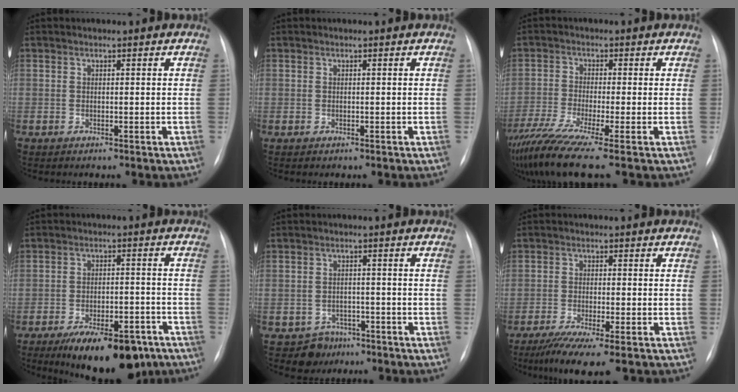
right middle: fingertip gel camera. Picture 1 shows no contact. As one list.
[{"total": 0.0}, {"total": 9.8, "force": [-7.1, -0.9, 6.6], "torque": [-0.116, -0.029, -0.122]}, {"total": 13.7, "force": [-9.6, 5.1, 8.3], "torque": [-0.101, 0.005, -0.139]}, {"total": 3.7, "force": [-2.4, 2.8, -0.1], "torque": [0.005, 0.010, -0.028]}, {"total": 8.2, "force": [-5.7, 0.4, 5.8], "torque": [-0.092, -0.023, -0.087]}]